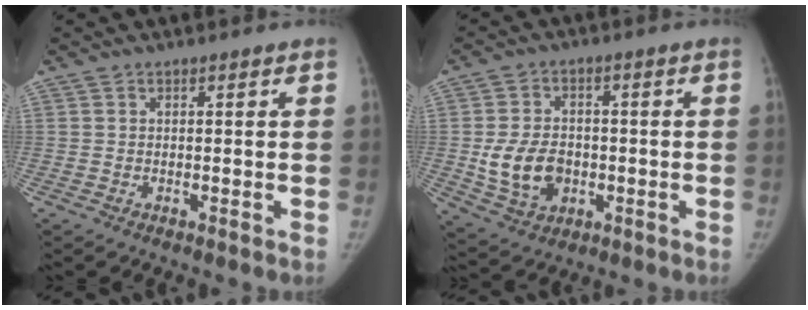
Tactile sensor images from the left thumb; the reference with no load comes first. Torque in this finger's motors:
{"motor_torque": [0.76, 0.75, 0.57, -0.46, 0.34]}